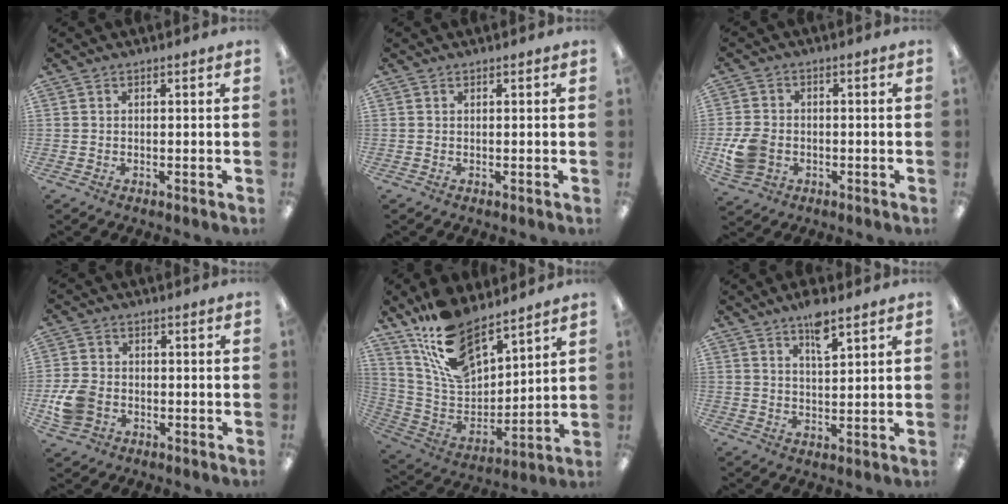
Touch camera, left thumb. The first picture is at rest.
{"total": 0.0}
{"total": 7.8, "force": [-2.3, 6.2, 4.1], "torque": [-0.082, 0.010, -0.040]}
{"total": 7.7, "force": [-2.7, 5.8, 4.2], "torque": [-0.082, 0.010, -0.048]}
{"total": 17.1, "force": [13.0, 7.4, 8.2], "torque": [-0.173, -0.071, 0.242]}
{"total": 6.3, "force": [4.5, 1.7, 4.1], "torque": [-0.060, -0.023, 0.072]}